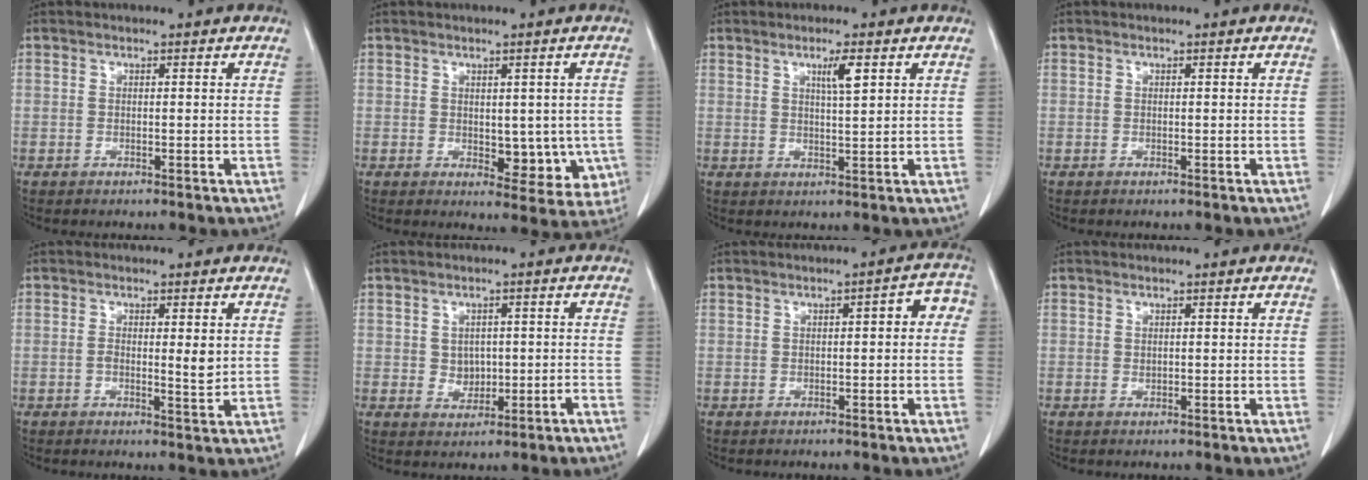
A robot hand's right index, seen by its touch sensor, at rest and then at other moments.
{"total": 7.4, "force": [-0.8, 4.2, 6.1], "torque": [-0.049, -0.006, -0.001]}
{"total": 3.3, "force": [1.6, 0.1, 2.9], "torque": [-0.051, -0.004, 0.027]}
{"total": 0.0}
{"total": 3.3, "force": [0.2, 0.8, 3.2], "torque": [-0.052, -0.005, 0.003]}
{"total": 2.7, "force": [-0.3, 2.0, 1.7], "torque": [-0.021, 0.004, 0.001]}
{"total": 3.6, "force": [0.2, 1.3, 3.4], "torque": [-0.035, 0.023, -0.003]}
{"total": 0.0}